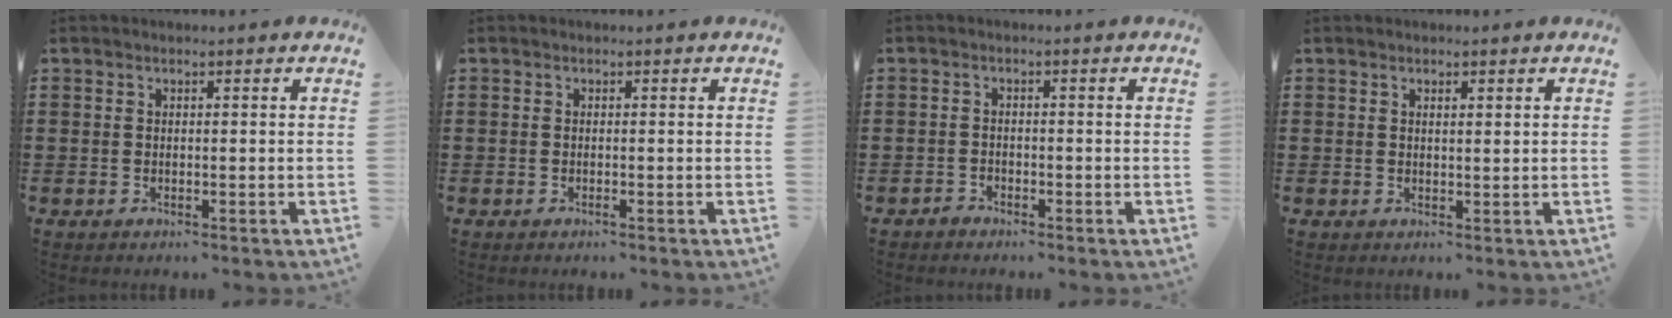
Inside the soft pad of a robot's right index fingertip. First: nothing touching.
{"total": 0.5, "force": [-0.3, -0.1, 0.5], "torque": [-0.007, -0.003, -0.005]}
{"total": 1.2, "force": [-1.1, 0.5, 0.0], "torque": [-0.005, 0.001, -0.023]}
{"total": 0.7, "force": [0.4, 0.2, 0.5], "torque": [-0.011, 0.002, 0.007]}